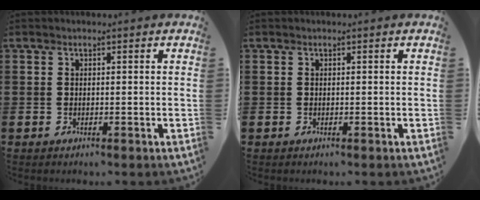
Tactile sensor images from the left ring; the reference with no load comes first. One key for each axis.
{"total": 0.0}